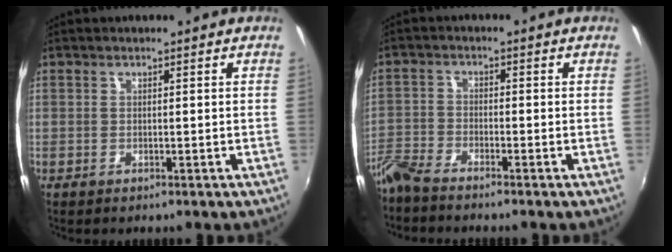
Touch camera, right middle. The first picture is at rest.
{"total": 5.4, "force": [-5.1, 0.6, 1.7], "torque": [-0.050, -0.011, -0.110]}